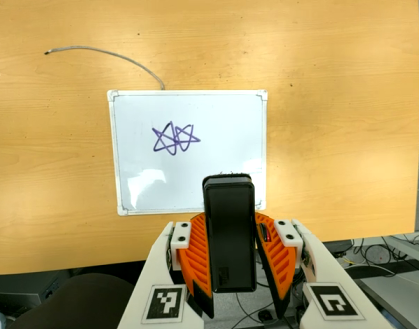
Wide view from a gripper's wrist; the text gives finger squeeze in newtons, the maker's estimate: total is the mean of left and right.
{"total": 6.2, "left": 5.4, "right": 7.0}